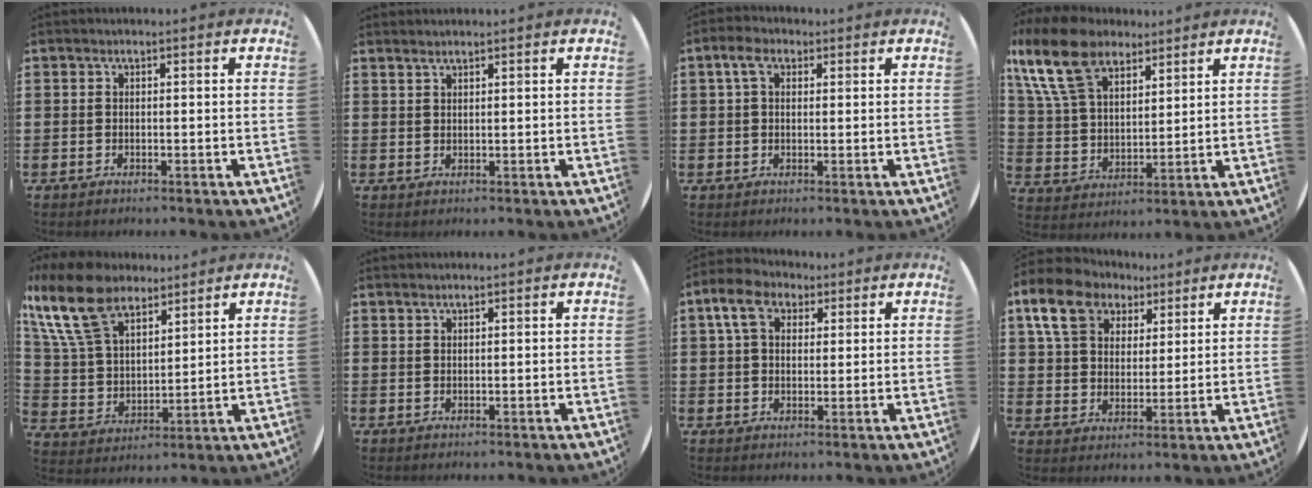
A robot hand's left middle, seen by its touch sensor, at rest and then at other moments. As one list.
[{"total": 1.0, "force": [0.9, 0.0, -0.1], "torque": [0.000, 0.001, 0.019]}, {"total": 3.2, "force": [1.7, 1.9, 1.9], "torque": [-0.034, 0.008, 0.029]}, {"total": 12.9, "force": [9.1, 6.2, 6.8], "torque": [-0.168, -0.006, 0.172]}, {"total": 13.9, "force": [10.0, 6.3, 7.3], "torque": [-0.187, -0.022, 0.187]}, {"total": 0.7, "force": [0.7, -0.1, -0.1], "torque": [0.001, 0.002, 0.014]}, {"total": 5.8, "force": [3.4, 3.9, 2.7], "torque": [-0.062, 0.014, 0.061]}, {"total": 9.3, "force": [6.3, 5.9, 3.4], "torque": [-0.083, 0.001, 0.115]}]